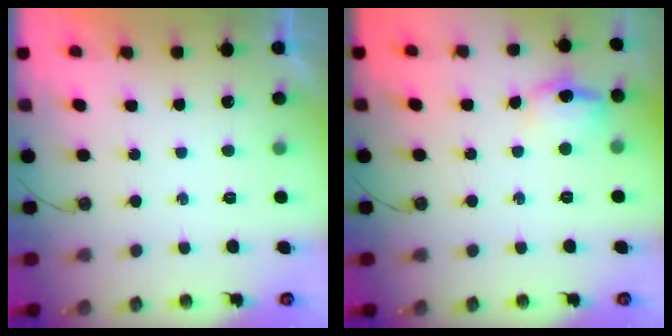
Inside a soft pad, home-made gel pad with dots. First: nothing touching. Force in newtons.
{"total": 10.1, "press": 10.0, "slide": 0.8}